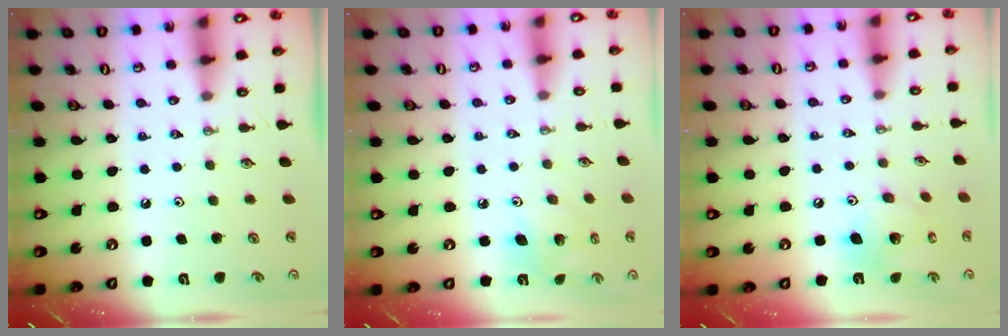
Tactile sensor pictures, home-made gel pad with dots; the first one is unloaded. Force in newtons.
{"total": 5.2, "press": 5.2, "slide": 0.2}
{"total": 11.9, "press": 11.8, "slide": 1.1}